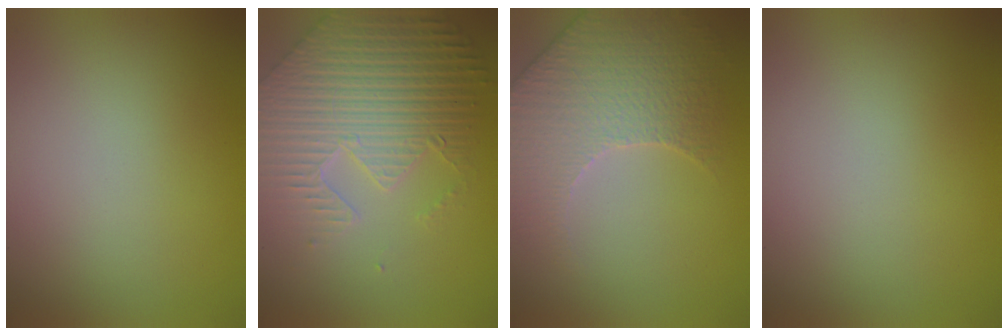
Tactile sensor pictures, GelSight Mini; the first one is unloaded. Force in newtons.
{"total": 7.5, "press": 5.6, "slide": 4.9}
{"total": 4.2, "press": 4.1, "slide": 1.0}
{"total": 0.0}